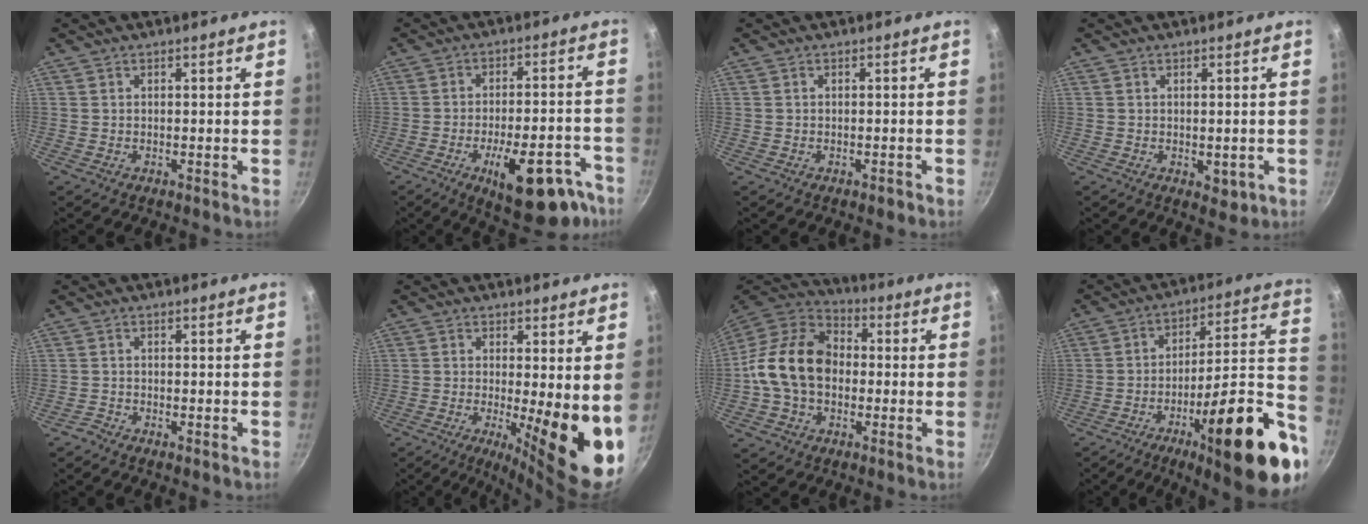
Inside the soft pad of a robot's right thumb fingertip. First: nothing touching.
{"total": 17.8, "force": [-9.5, 7.3, 13.2], "torque": [-0.135, 0.041, -0.124]}
{"total": 1.0, "force": [-0.6, 0.5, 0.5], "torque": [-0.007, 0.009, -0.005]}
{"total": 3.2, "force": [-0.8, 1.9, 2.5], "torque": [-0.024, -0.004, -0.006]}
{"total": 1.4, "force": [-1.3, 0.4, 0.5], "torque": [-0.019, 0.010, -0.025]}
{"total": 13.9, "force": [-1.5, 3.4, 13.3], "torque": [-0.168, -0.026, -0.016]}
{"total": 16.1, "force": [-1.0, 11.8, 10.9], "torque": [-0.167, 0.034, -0.034]}
{"total": 27.9, "force": [-10.8, 7.0, 24.7], "torque": [-0.290, 0.052, -0.164]}